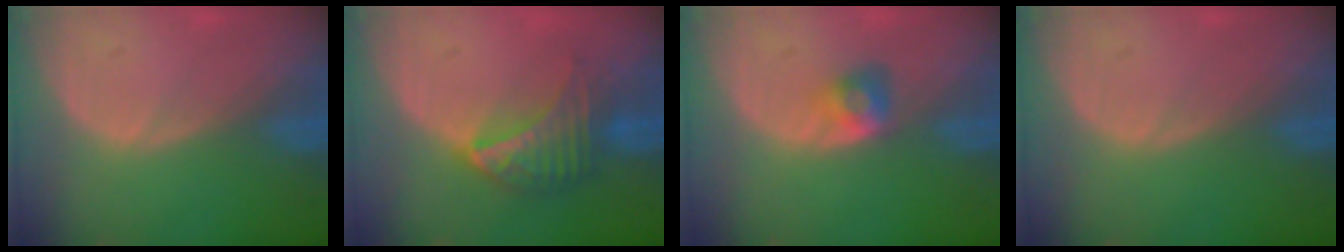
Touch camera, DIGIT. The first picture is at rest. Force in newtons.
{"total": 7.3, "press": 6.3, "slide": 3.5}
{"total": 2.9, "press": 2.5, "slide": 1.4}
{"total": 0.0}